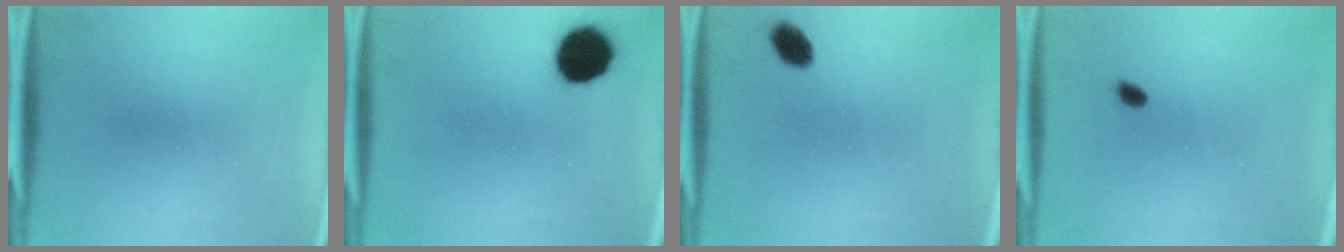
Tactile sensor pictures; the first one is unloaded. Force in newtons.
{"total": 9.9}
{"total": 3.8}
{"total": 1.3}